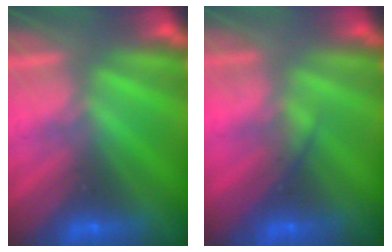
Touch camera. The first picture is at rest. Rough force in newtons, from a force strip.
{"total": 2.3}